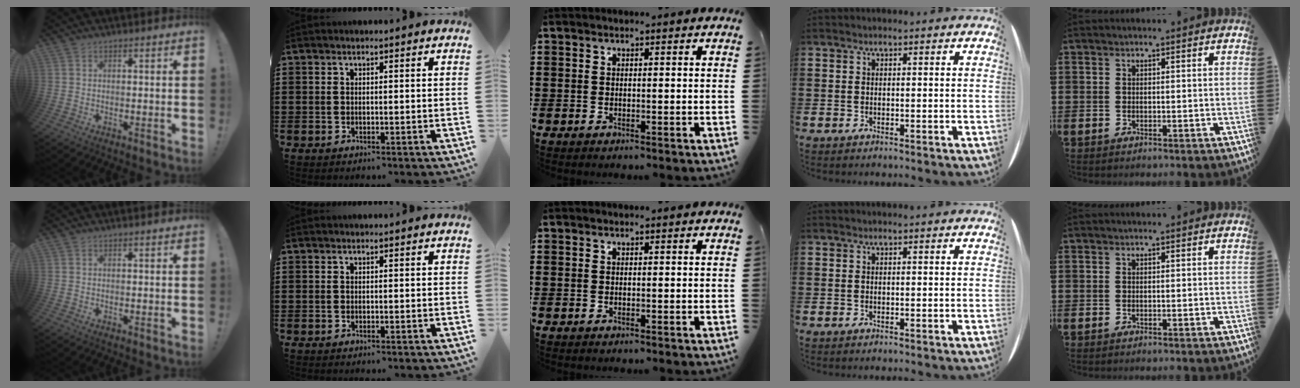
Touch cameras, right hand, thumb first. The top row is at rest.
{}